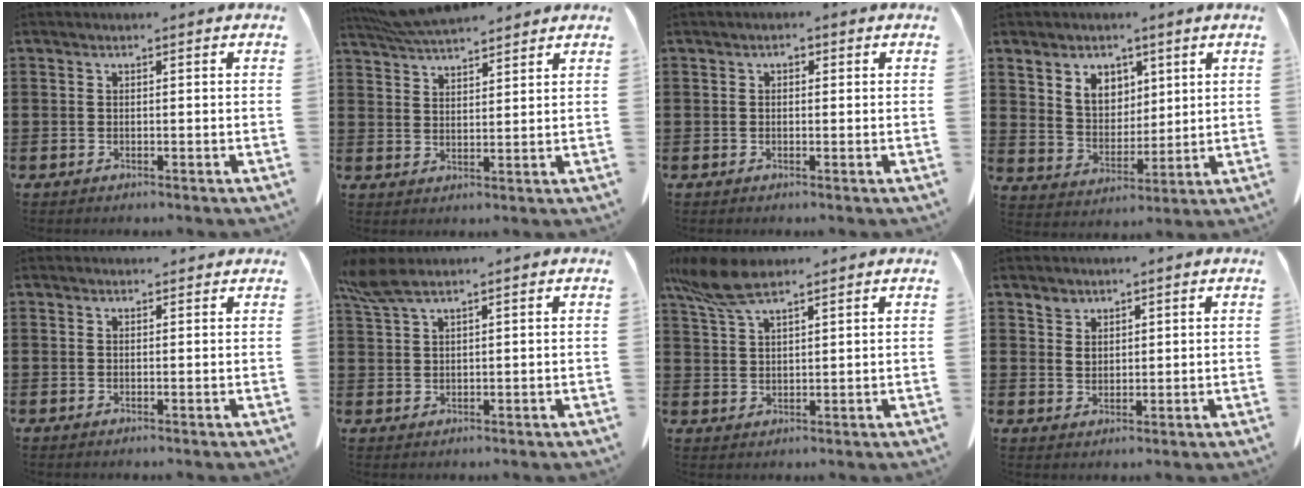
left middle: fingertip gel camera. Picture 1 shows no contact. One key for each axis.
{"total": 6.1, "fx": 5.6, "fy": 1.1, "fz": 2.0, "tx": -0.057, "ty": -0.013, "tz": 0.105}
{"total": 0.9, "fx": -0.1, "fy": 0.6, "fz": 0.6, "tx": -0.012, "ty": 0.004, "tz": -0.002}
{"total": 6.1, "fx": 3.9, "fy": 4.4, "fz": 1.7, "tx": -0.059, "ty": 0.003, "tz": 0.074}
{"total": 0.7, "fx": 0.7, "fy": 0.2, "fz": 0.1, "tx": -0.005, "ty": 0.002, "tz": 0.014}
{"total": 4.4, "fx": 3.2, "fy": 0.9, "fz": 2.8, "tx": -0.072, "ty": -0.008, "tz": 0.059}
{"total": 7.6, "fx": 5.6, "fy": 1.8, "fz": 4.9, "tx": -0.122, "ty": -0.011, "tz": 0.100}
{"total": 2.3, "fx": 1.8, "fy": 1.3, "fz": 0.4, "tx": -0.013, "ty": 0.001, "tz": 0.037}